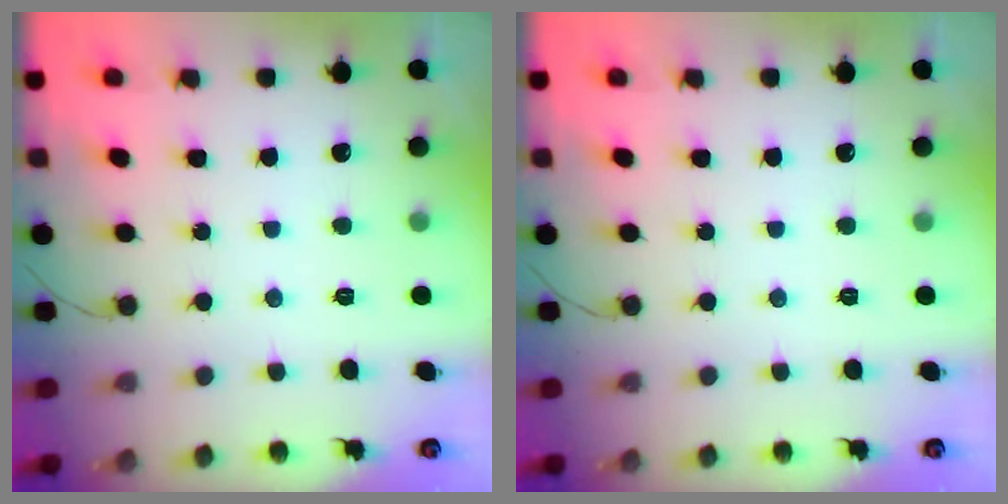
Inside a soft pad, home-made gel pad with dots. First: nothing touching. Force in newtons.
{"total": 0.0}